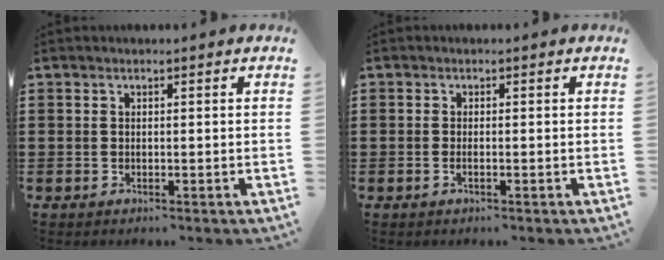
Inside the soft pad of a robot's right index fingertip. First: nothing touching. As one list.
[{"total": 0.6, "force": [-0.3, -0.1, 0.5], "torque": [-0.009, -0.005, -0.005]}]